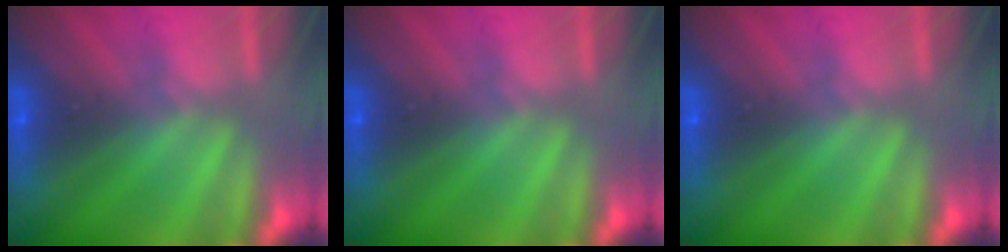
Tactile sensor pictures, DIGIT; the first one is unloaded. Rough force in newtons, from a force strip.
{"total": 0.0}
{"total": 0.0}